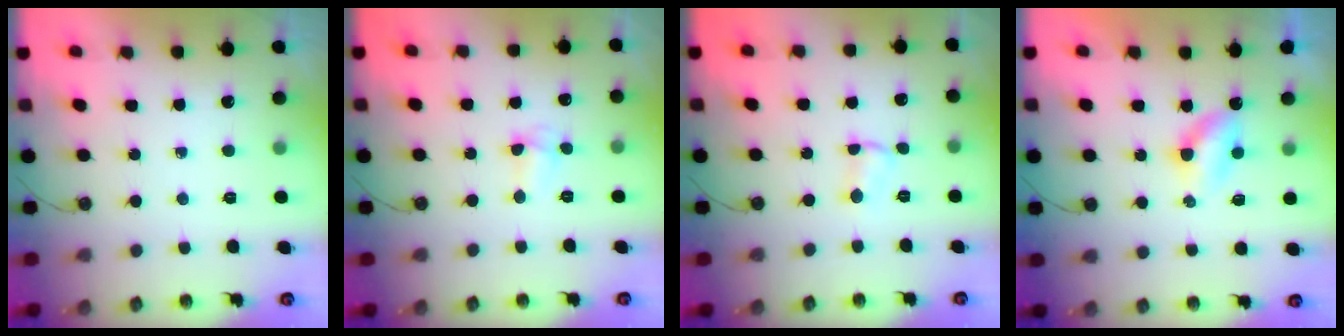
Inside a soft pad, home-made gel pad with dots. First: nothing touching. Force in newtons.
{"total": 3.2, "press": 3.1, "slide": 0.7}
{"total": 3.0, "press": 3.0, "slide": 0.4}
{"total": 3.7, "press": 3.7, "slide": 0.5}